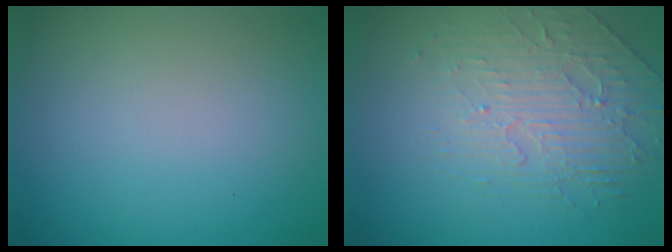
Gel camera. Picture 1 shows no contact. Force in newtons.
{"total": 2.8, "press": 2.3, "slide": 1.6}